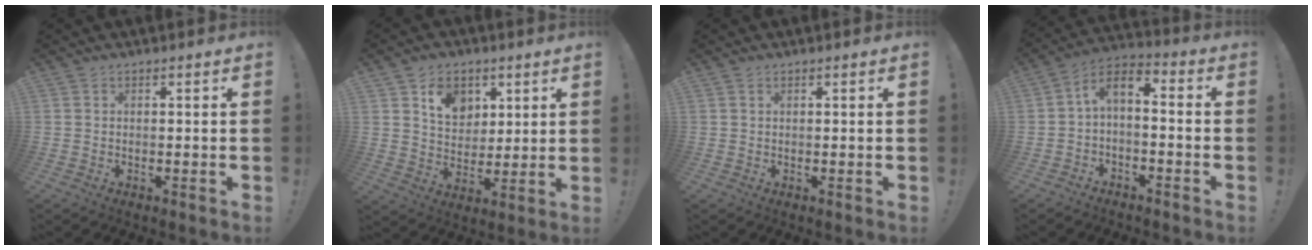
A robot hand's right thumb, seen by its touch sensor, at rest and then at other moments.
{"total": 10.3, "force": [5.1, 7.9, 4.2], "torque": [-0.052, -0.026, 0.097]}
{"total": 0.0}
{"total": 5.2, "force": [-1.8, 2.5, 4.2], "torque": [-0.085, 0.013, -0.032]}